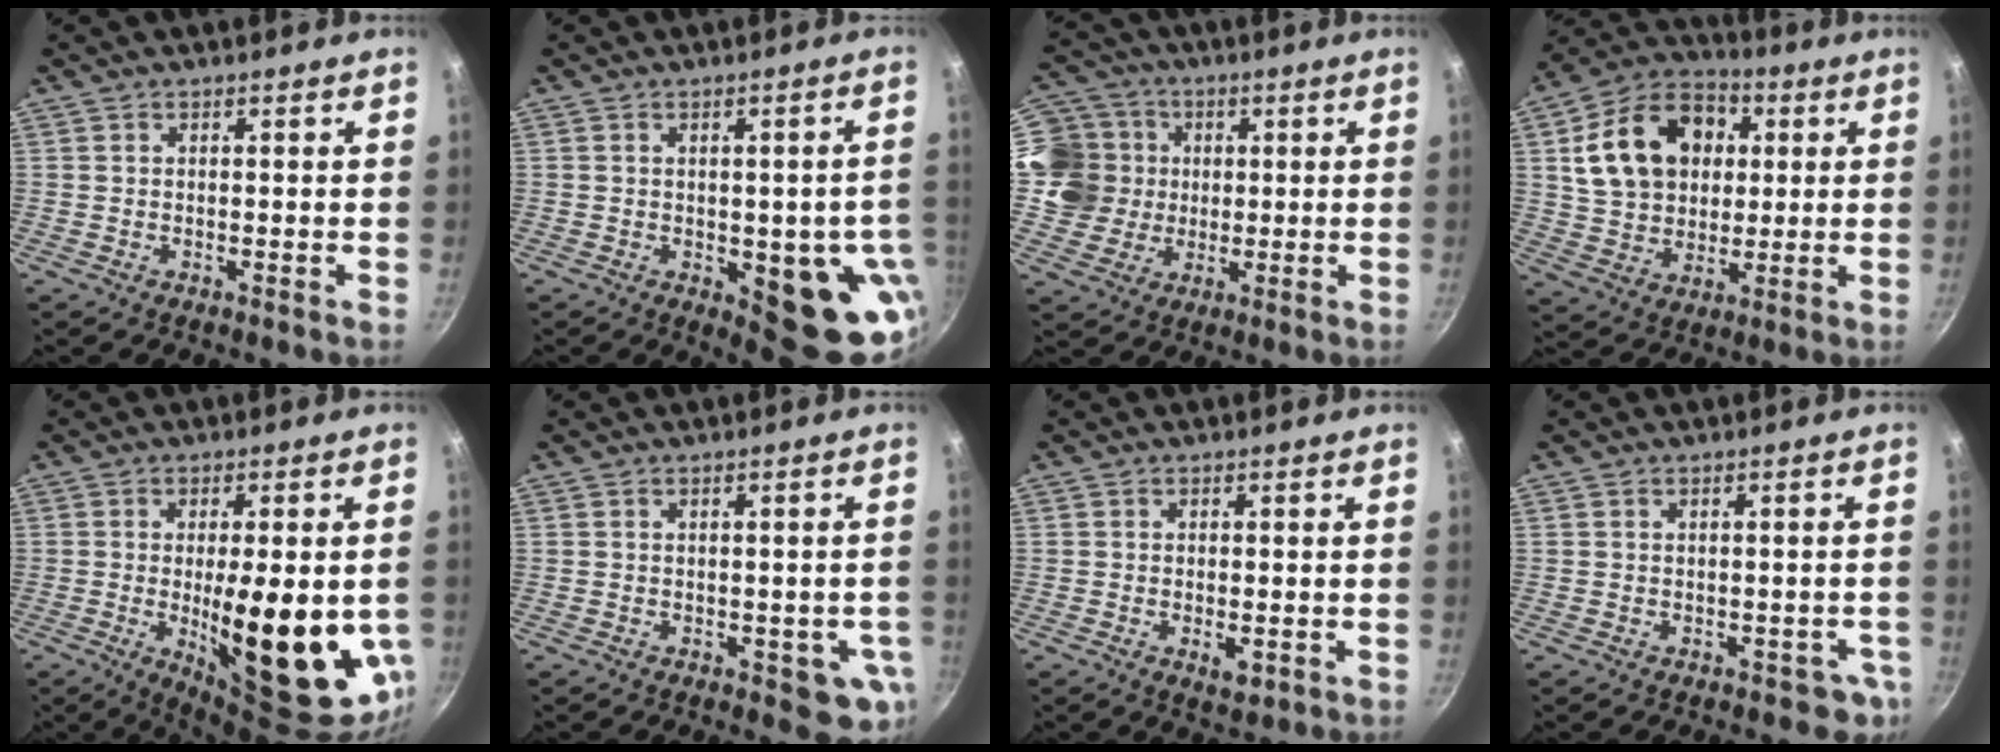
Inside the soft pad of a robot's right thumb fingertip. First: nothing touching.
{"total": 13.8, "force": [-2.4, 5.8, 12.3], "torque": [-0.097, -0.006, -0.023]}
{"total": 11.5, "force": [1.0, 11.0, 3.3], "torque": [-0.034, 0.017, 0.012]}
{"total": 18.5, "force": [4.0, 13.9, 11.6], "torque": [-0.173, 0.016, 0.064]}
{"total": 20.7, "force": [-2.7, 6.9, 19.3], "torque": [-0.253, -0.021, -0.026]}
{"total": 6.4, "force": [-1.4, 3.1, 5.4], "torque": [-0.037, 0.005, -0.012]}
{"total": 3.1, "force": [-0.8, 1.5, 2.6], "torque": [-0.041, -0.006, -0.010]}
{"total": 3.8, "force": [-1.2, 2.6, 2.5], "torque": [0.001, 0.018, 0.002]}